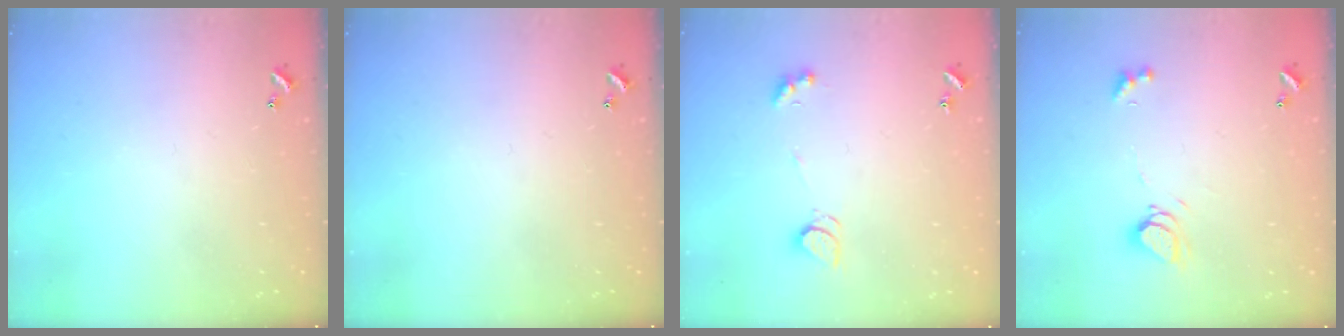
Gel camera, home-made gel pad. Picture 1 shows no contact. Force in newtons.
{"total": 0.0}
{"total": 2.2, "press": 2.2, "slide": 0.4}
{"total": 5.5, "press": 5.4, "slide": 0.8}